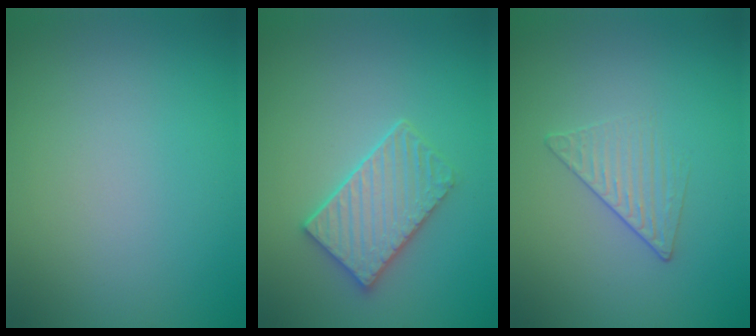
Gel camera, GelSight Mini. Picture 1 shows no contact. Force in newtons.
{"total": 3.4, "press": 3.3, "slide": 0.8}
{"total": 1.6, "press": 1.0, "slide": 1.2}